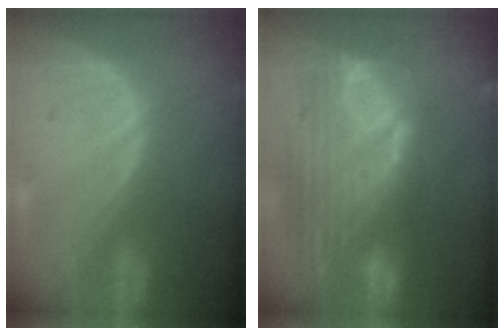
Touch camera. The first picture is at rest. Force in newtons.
{"total": 12.6, "press": 10.7, "slide": 6.6}